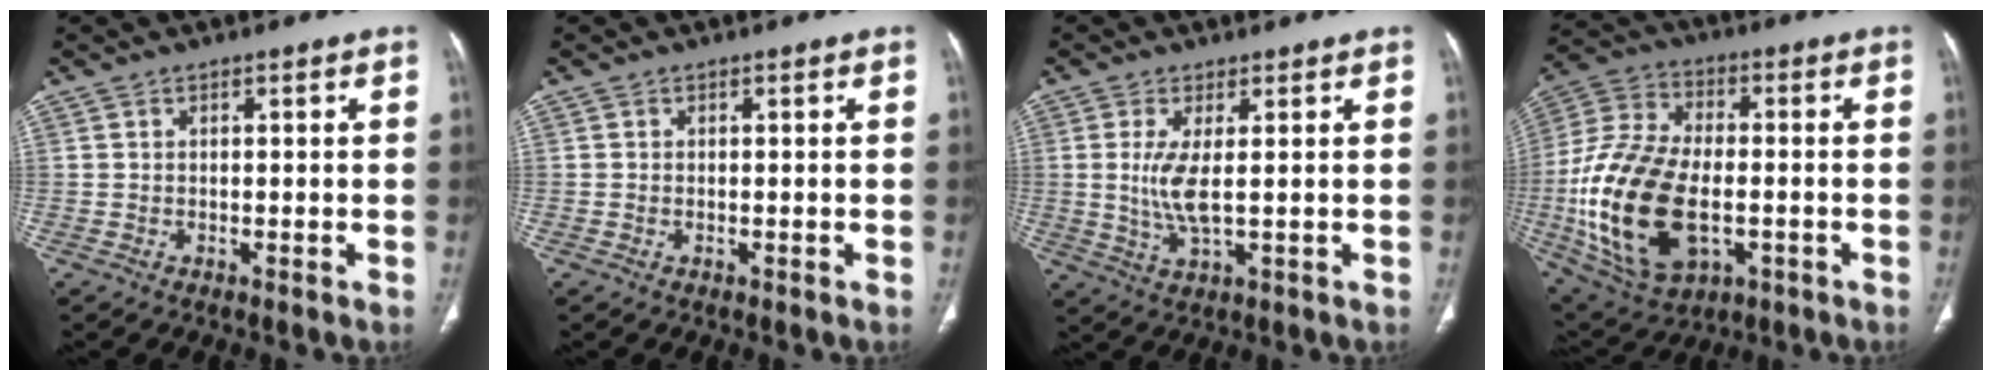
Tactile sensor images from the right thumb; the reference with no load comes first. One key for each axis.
{"total": 0.0}
{"total": 5.8, "fx": 0.6, "fy": 1.4, "fz": 5.6, "tx": -0.136, "ty": -0.016, "tz": 0.017}
{"total": 23.5, "fx": -4.3, "fy": 13.6, "fz": 18.7, "tx": -0.376, "ty": 0.006, "tz": -0.059}